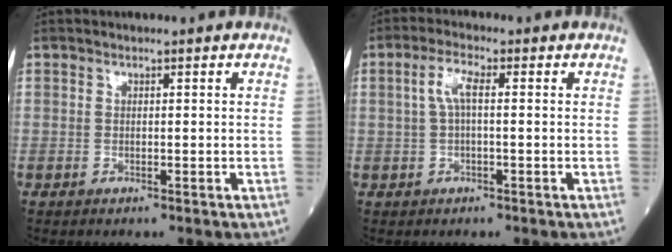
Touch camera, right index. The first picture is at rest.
{"total": 3.6, "force": [0.5, 0.7, 3.4], "torque": [-0.074, 0.013, 0.011]}